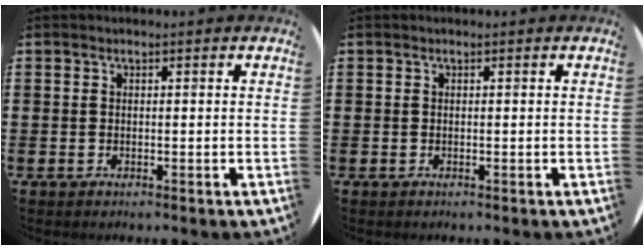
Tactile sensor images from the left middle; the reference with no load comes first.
{"total": 0.0}